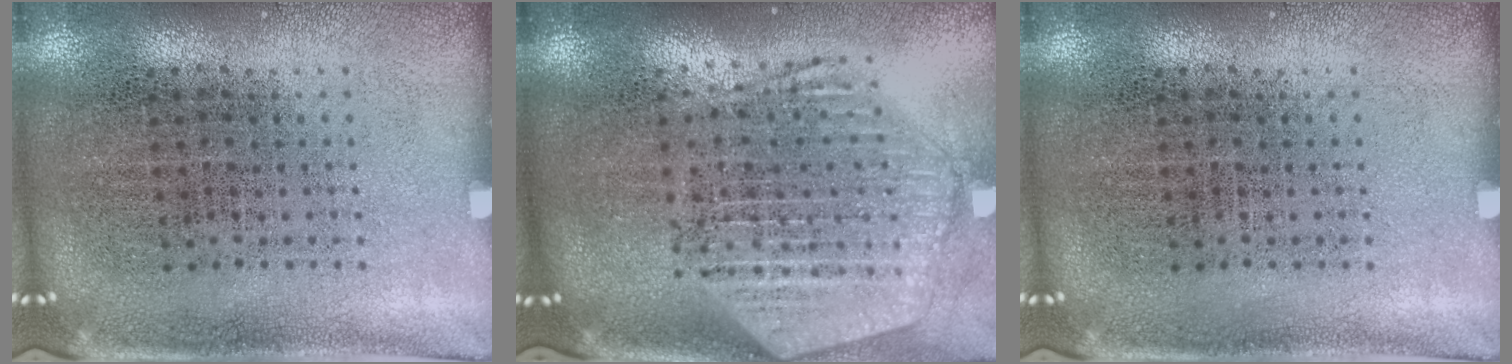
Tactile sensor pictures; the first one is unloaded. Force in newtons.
{"total": 2.6, "press": 2.2, "slide": 1.3}
{"total": 0.0}